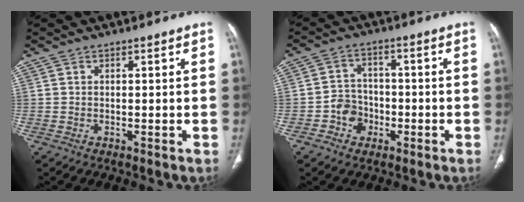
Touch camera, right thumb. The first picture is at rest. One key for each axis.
{"total": 5.7, "fx": -2.2, "fy": 5.0, "fz": 1.8, "tx": -0.003, "ty": 0.021, "tz": -0.041}